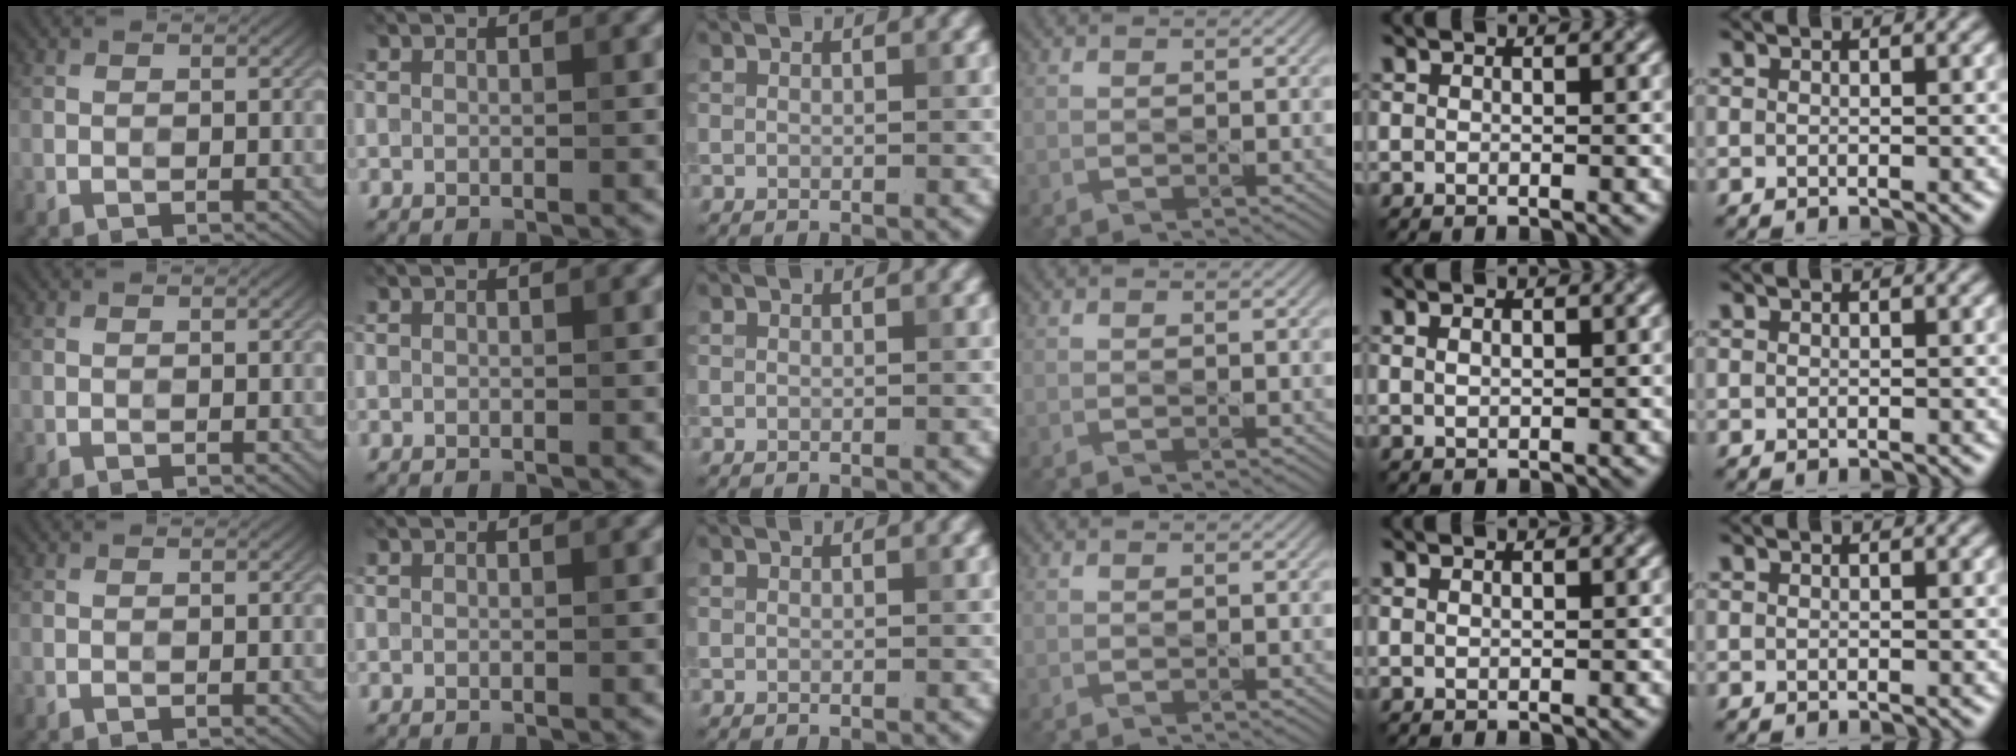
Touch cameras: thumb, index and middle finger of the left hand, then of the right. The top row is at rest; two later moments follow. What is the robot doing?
{"motion": "dispense", "object": "soap dispenser"}